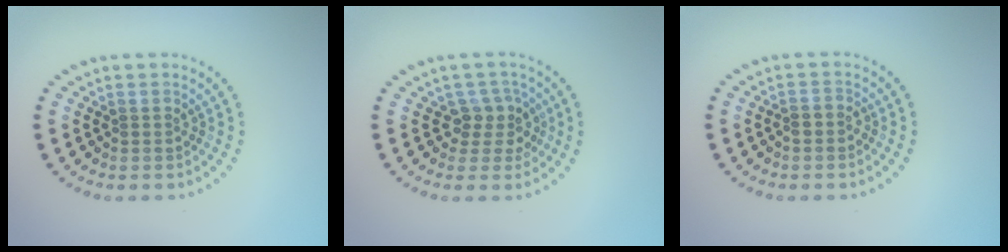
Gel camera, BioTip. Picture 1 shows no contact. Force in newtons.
{"total": 2.7, "press": 2.1, "slide": 1.7}
{"total": 0.8, "press": 0.6, "slide": 0.5}